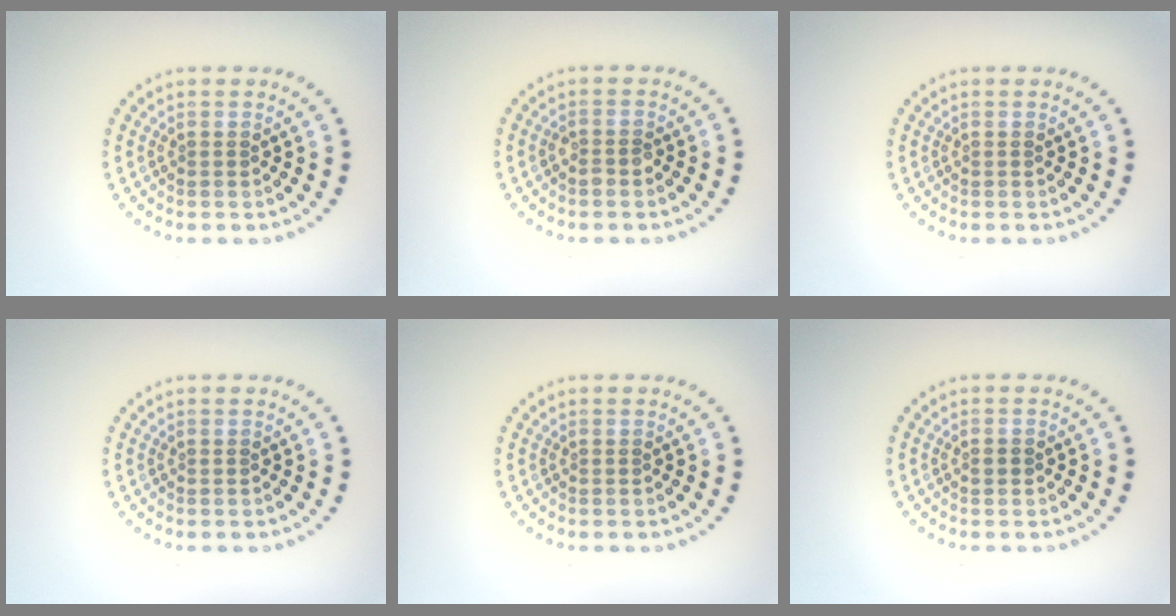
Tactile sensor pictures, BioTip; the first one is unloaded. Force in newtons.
{"total": 1.1, "press": 1.1, "slide": 0.4}
{"total": 0.0}
{"total": 0.0}
{"total": 0.0}
{"total": 0.8, "press": 0.8, "slide": 0.1}